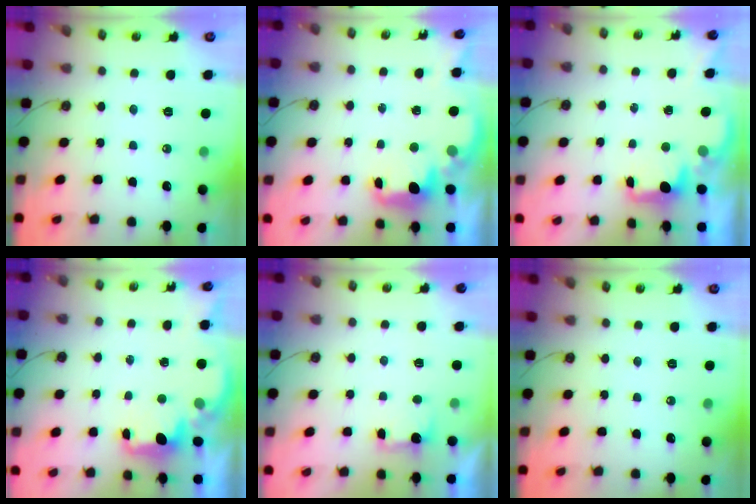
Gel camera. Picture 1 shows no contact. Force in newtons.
{"total": 2.8, "press": 2.7, "slide": 0.7}
{"total": 1.8, "press": 1.6, "slide": 0.8}
{"total": 1.9, "press": 1.7, "slide": 0.7}
{"total": 2.1, "press": 1.9, "slide": 0.9}
{"total": 0.0}